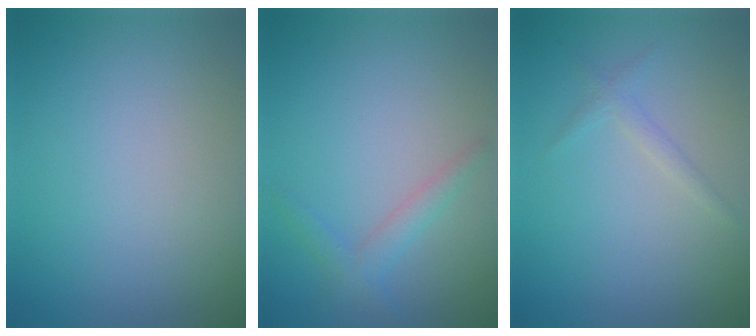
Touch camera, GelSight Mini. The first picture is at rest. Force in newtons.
{"total": 1.9, "press": 1.9, "slide": 0.0}
{"total": 1.1, "press": 1.1, "slide": 0.0}